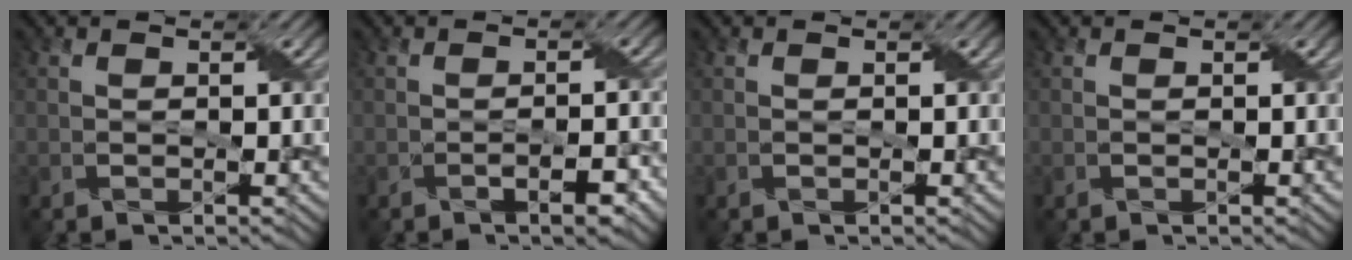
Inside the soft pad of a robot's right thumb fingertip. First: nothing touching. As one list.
[{"total": 2.5, "force": [-1.3, 0.6, 2.1], "torque": [-0.037, 0.001, -0.018]}, {"total": 0.0}, {"total": 0.0}]